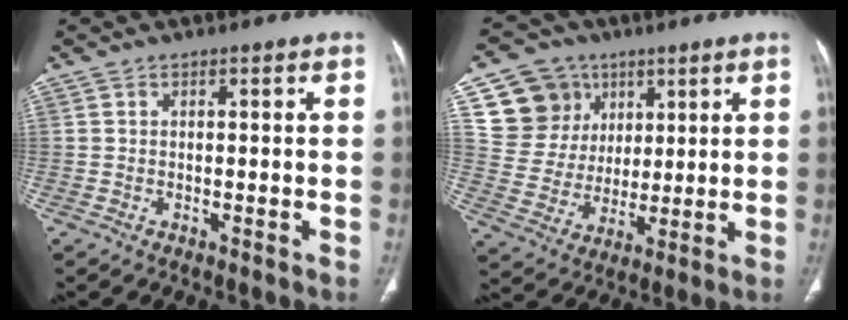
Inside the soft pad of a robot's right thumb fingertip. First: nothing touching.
{"total": 13.4, "force": [5.8, 11.6, 3.5], "torque": [-0.027, -0.011, 0.115]}